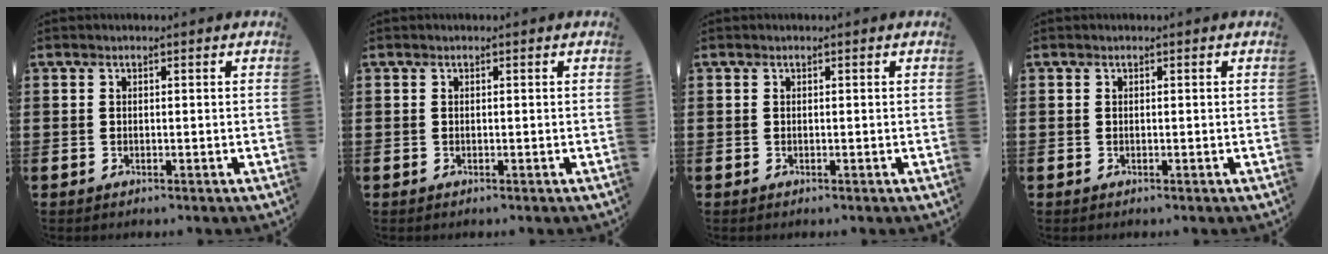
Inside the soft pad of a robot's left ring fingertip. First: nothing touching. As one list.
[{"total": 0.0}, {"total": 0.0}, {"total": 0.0}]